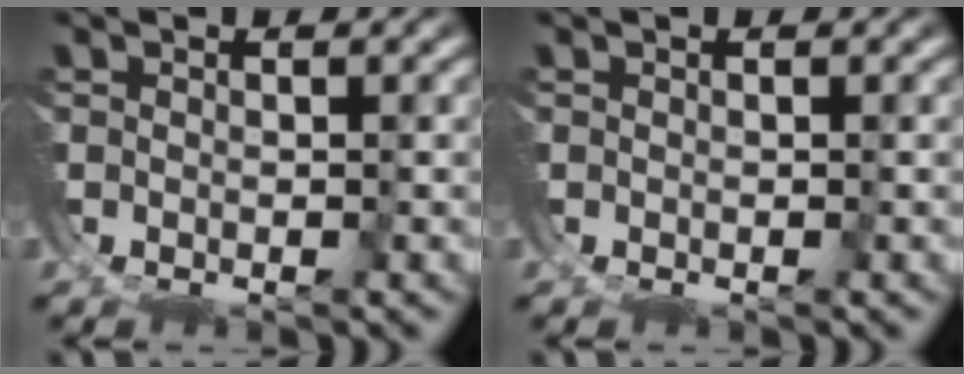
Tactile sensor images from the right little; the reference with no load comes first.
{"total": 0.0}